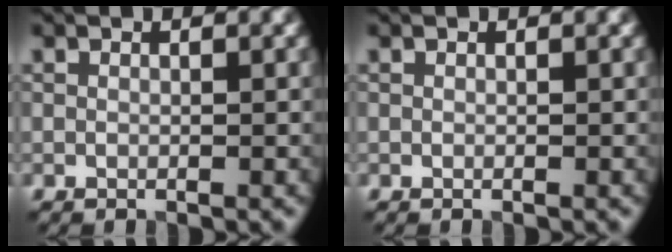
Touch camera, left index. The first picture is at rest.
{"total": 0.0}